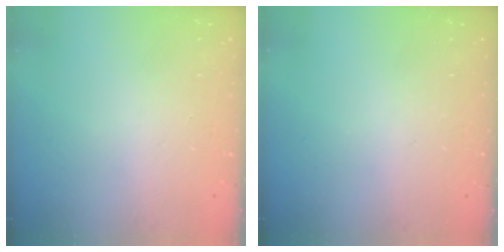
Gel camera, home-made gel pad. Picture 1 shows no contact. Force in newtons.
{"total": 0.0}